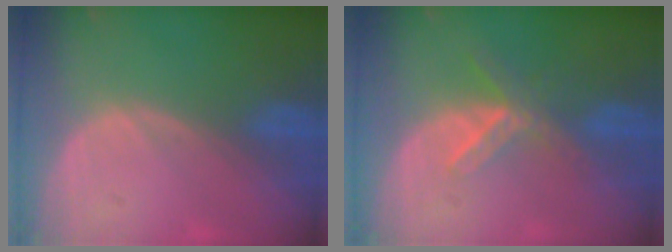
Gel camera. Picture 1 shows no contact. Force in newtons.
{"total": 5.7, "press": 5.0, "slide": 2.8}